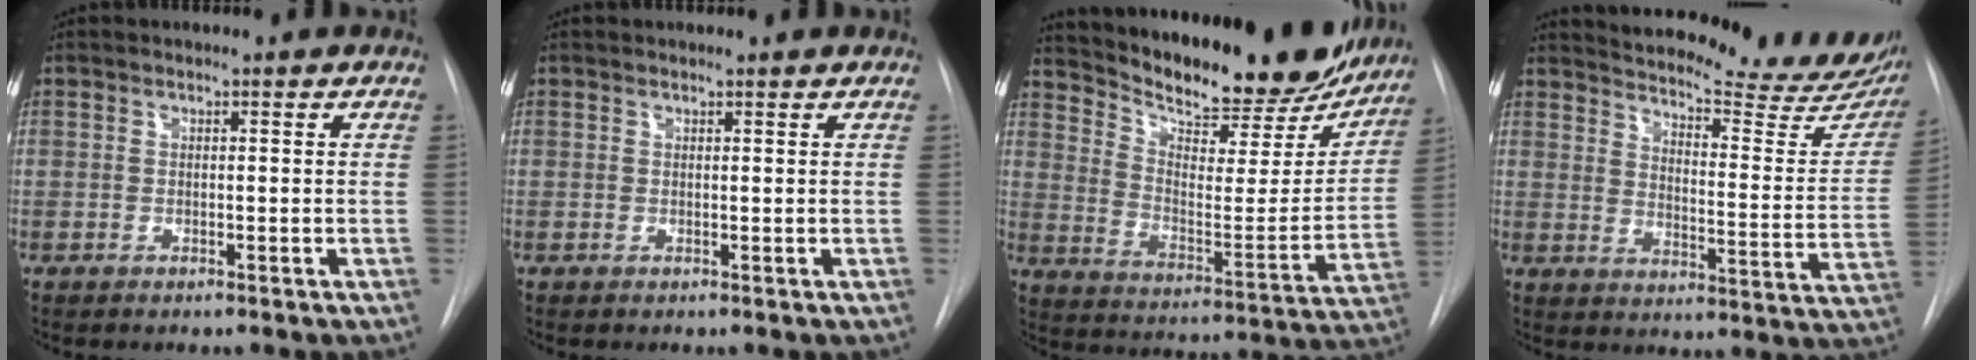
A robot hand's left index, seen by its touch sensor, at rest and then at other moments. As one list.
[{"total": 1.0, "force": [1.0, 0.0, 0.1], "torque": [-0.010, 0.007, 0.014]}, {"total": 24.6, "force": [21.8, 6.3, 9.4], "torque": [-0.152, -0.041, 0.299]}, {"total": 26.9, "force": [24.3, 4.4, 10.8], "torque": [-0.158, -0.096, 0.288]}]